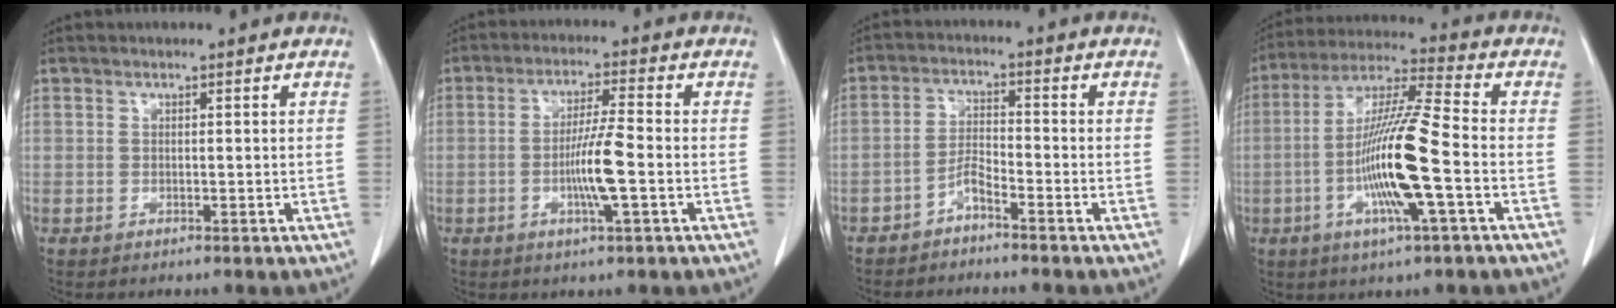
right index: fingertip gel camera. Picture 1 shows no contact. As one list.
[{"total": 6.9, "force": [-1.7, -0.1, 6.7], "torque": [-0.127, -0.004, -0.033]}, {"total": 3.0, "force": [-2.5, 0.3, 1.7], "torque": [-0.033, 0.003, -0.051]}, {"total": 14.4, "force": [-3.5, 0.2, 13.9], "torque": [-0.272, -0.005, -0.073]}]